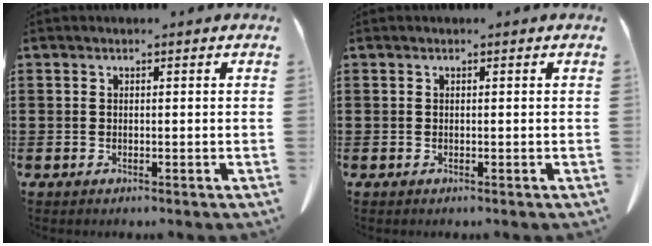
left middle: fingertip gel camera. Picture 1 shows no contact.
{"total": 0.0}